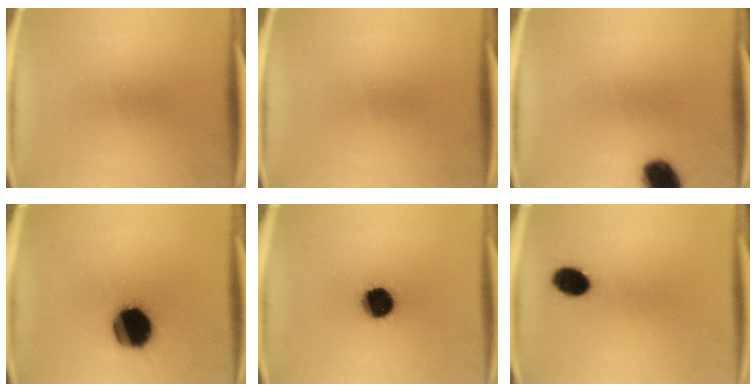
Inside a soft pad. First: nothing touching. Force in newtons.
{"total": 0.0}
{"total": 9.3}
{"total": 18.9}
{"total": 12.8}
{"total": 6.6}